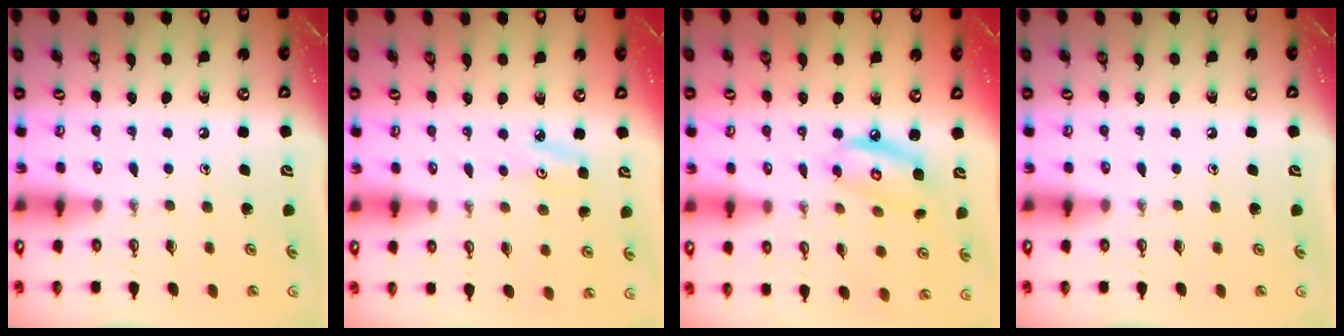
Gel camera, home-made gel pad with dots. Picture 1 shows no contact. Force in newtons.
{"total": 4.2, "press": 4.2, "slide": 0.4}
{"total": 8.3, "press": 8.3, "slide": 0.7}
{"total": 0.0}